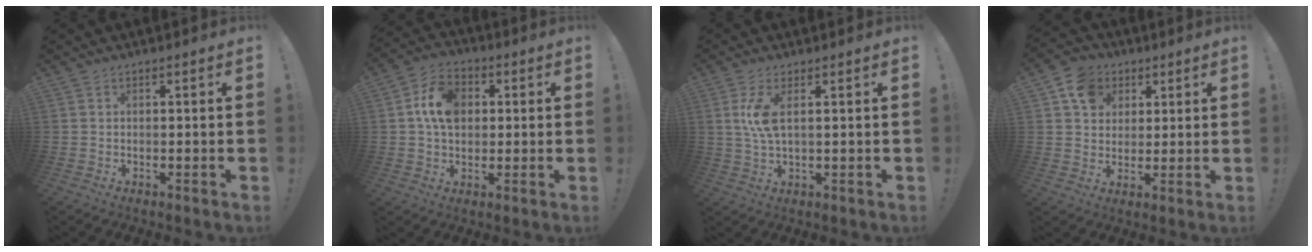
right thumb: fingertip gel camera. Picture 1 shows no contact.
{"total": 11.6, "force": [2.2, 8.6, 7.4], "torque": [-0.119, 0.009, 0.043]}
{"total": 6.4, "force": [1.6, 2.1, 5.9], "torque": [-0.117, -0.008, 0.024]}
{"total": 9.6, "force": [4.1, 8.1, 3.2], "torque": [-0.040, -0.020, 0.079]}